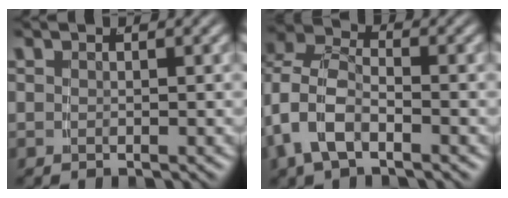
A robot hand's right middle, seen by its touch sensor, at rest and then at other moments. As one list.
[{"total": 7.7, "force": [-0.6, 6.3, 4.4], "torque": [-0.115, -0.012, -0.017]}]